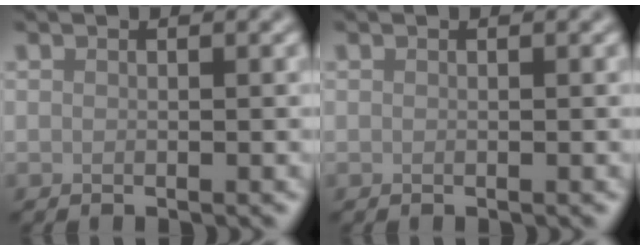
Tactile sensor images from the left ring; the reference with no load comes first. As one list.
[{"total": 0.0}]